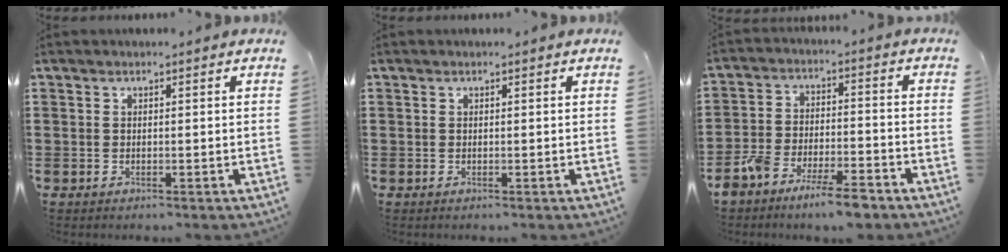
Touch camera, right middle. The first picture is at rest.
{"total": 0.0}
{"total": 7.6, "force": [-6.5, 1.4, 3.6], "torque": [-0.083, 0.003, -0.126]}